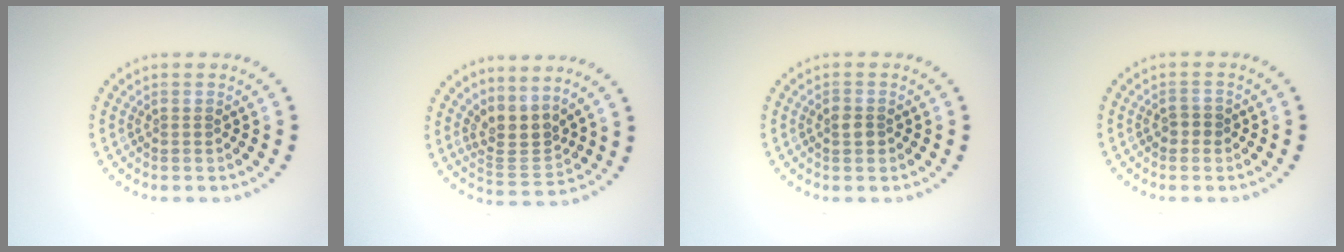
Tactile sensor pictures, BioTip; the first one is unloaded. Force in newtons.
{"total": 3.1, "press": 2.3, "slide": 2.1}
{"total": 1.2, "press": 1.2, "slide": 0.2}
{"total": 1.1, "press": 1.1, "slide": 0.4}